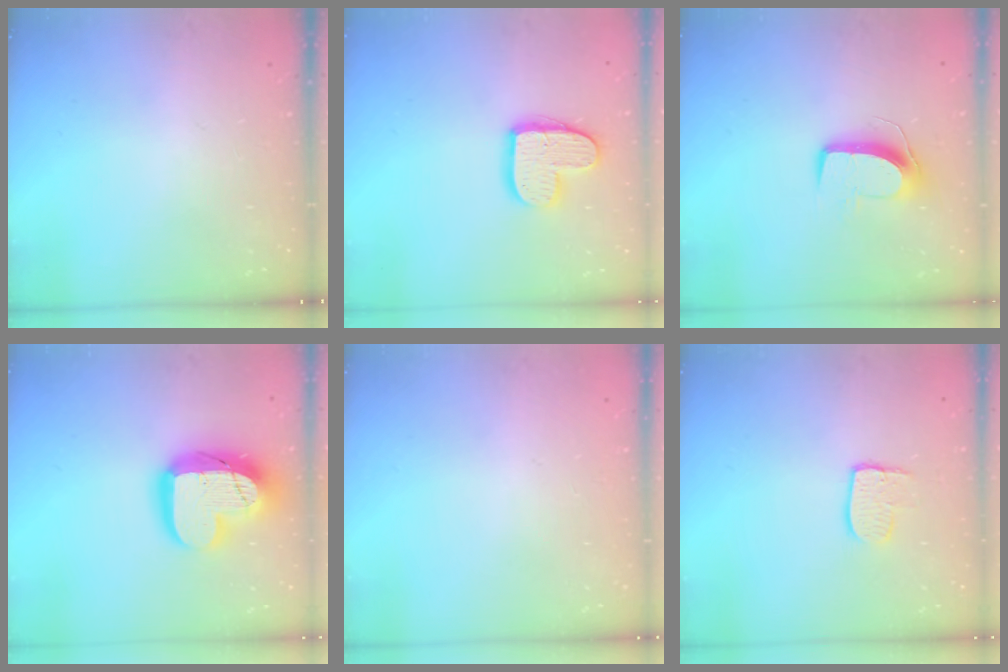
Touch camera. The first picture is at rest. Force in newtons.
{"total": 12.9, "press": 12.9, "slide": 0.9}
{"total": 10.1, "press": 10.1, "slide": 0.1}
{"total": 20.6, "press": 20.6, "slide": 1.5}
{"total": 0.0}
{"total": 6.9, "press": 6.9, "slide": 0.6}